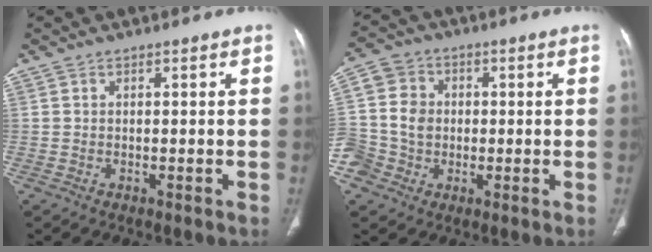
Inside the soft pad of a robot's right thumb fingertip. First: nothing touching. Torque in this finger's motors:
{"motor_torque": [1.00, 0.81, 0.80, -0.69, 0.14]}